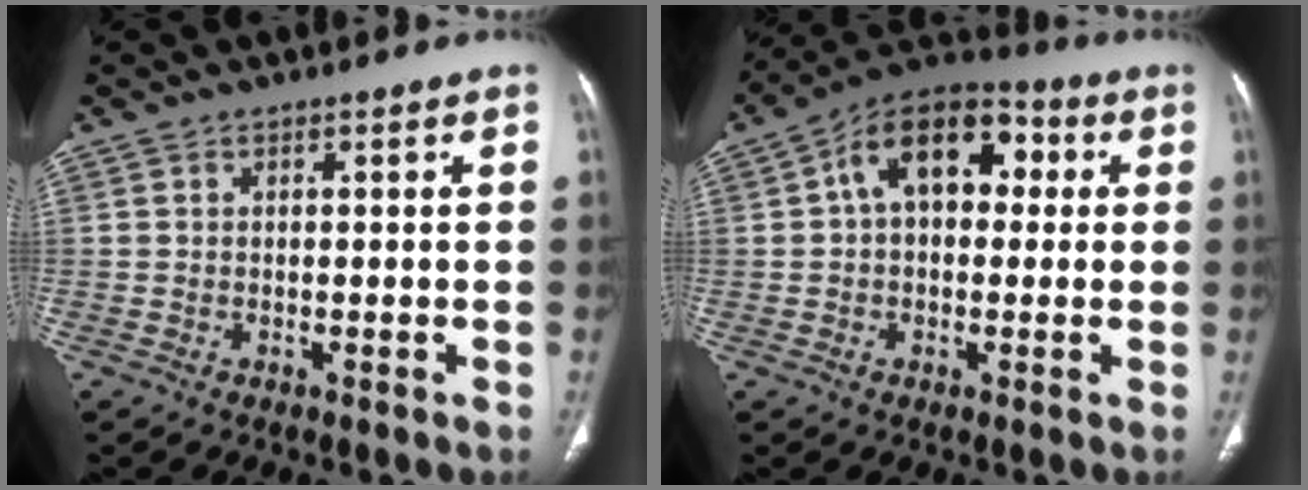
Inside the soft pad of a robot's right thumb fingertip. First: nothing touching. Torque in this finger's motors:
{"motor_torque": [0.65, 3.59, 1.68, -0.26, 0.29]}